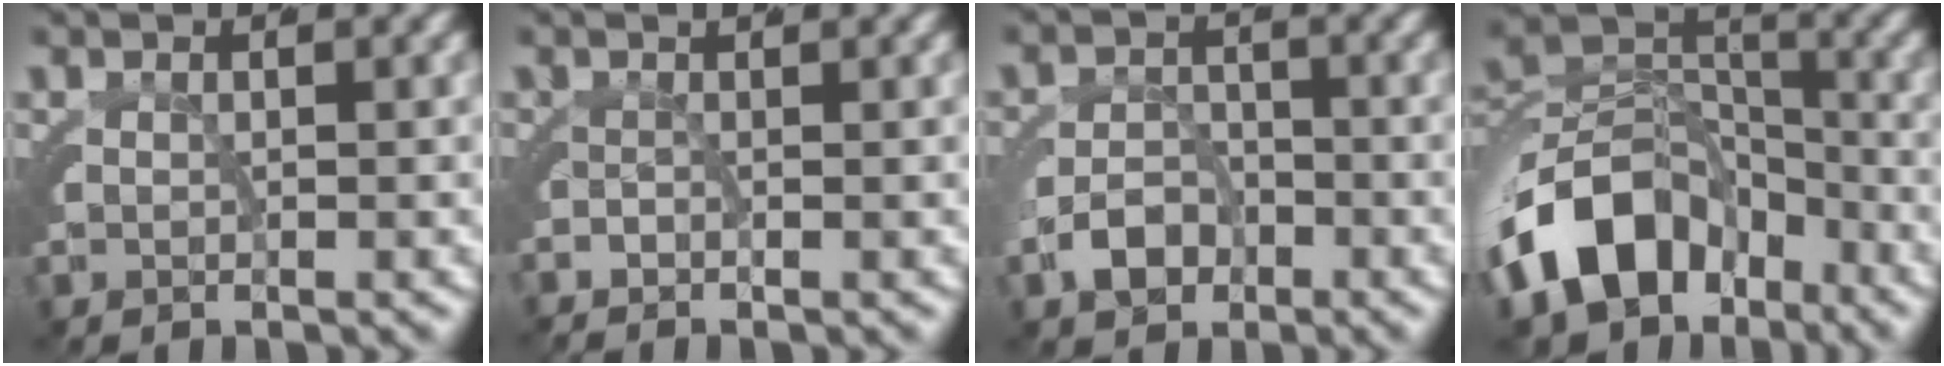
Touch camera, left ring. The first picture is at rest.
{"total": 1.0, "force": [-0.6, 0.6, 0.5], "torque": [-0.009, 0.006, -0.017]}
{"total": 2.8, "force": [-1.8, 1.9, 1.0], "torque": [0.000, -0.001, -0.035]}
{"total": 9.3, "force": [-4.3, 6.3, 5.4], "torque": [-0.085, -0.017, -0.068]}